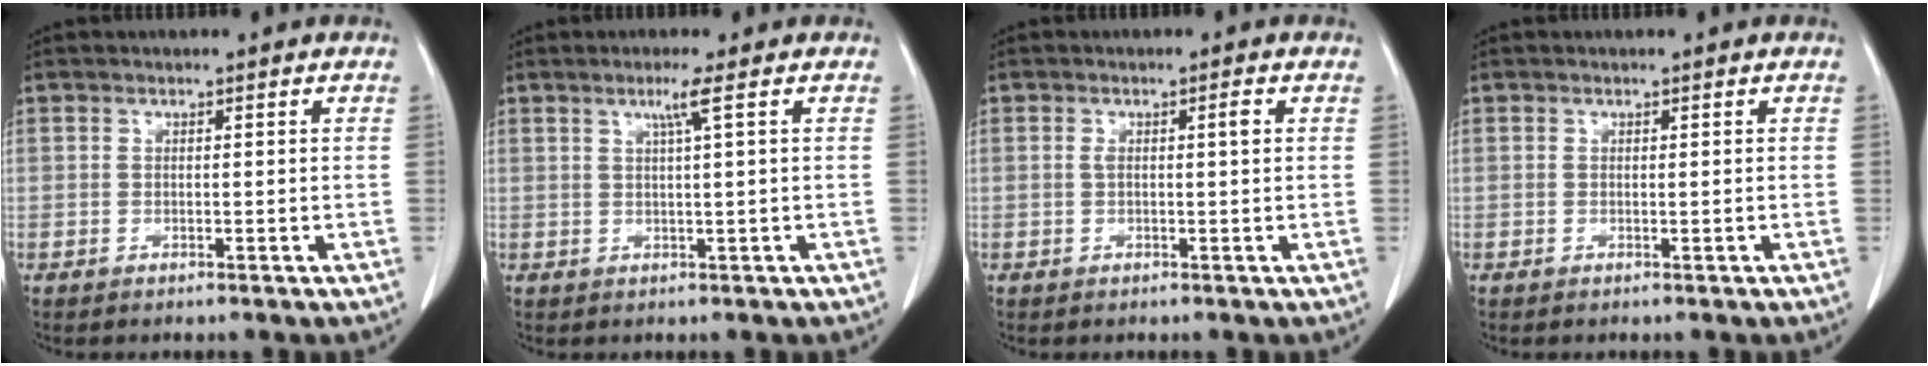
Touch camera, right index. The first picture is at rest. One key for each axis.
{"total": 2.5, "fx": 1.0, "fy": -0.8, "fz": 2.1, "tx": -0.045, "ty": -0.002, "tz": 0.022}
{"total": 1.8, "fx": 0.4, "fy": 0.2, "fz": 1.8, "tx": -0.033, "ty": 0.009, "tz": 0.011}
{"total": 0.0}